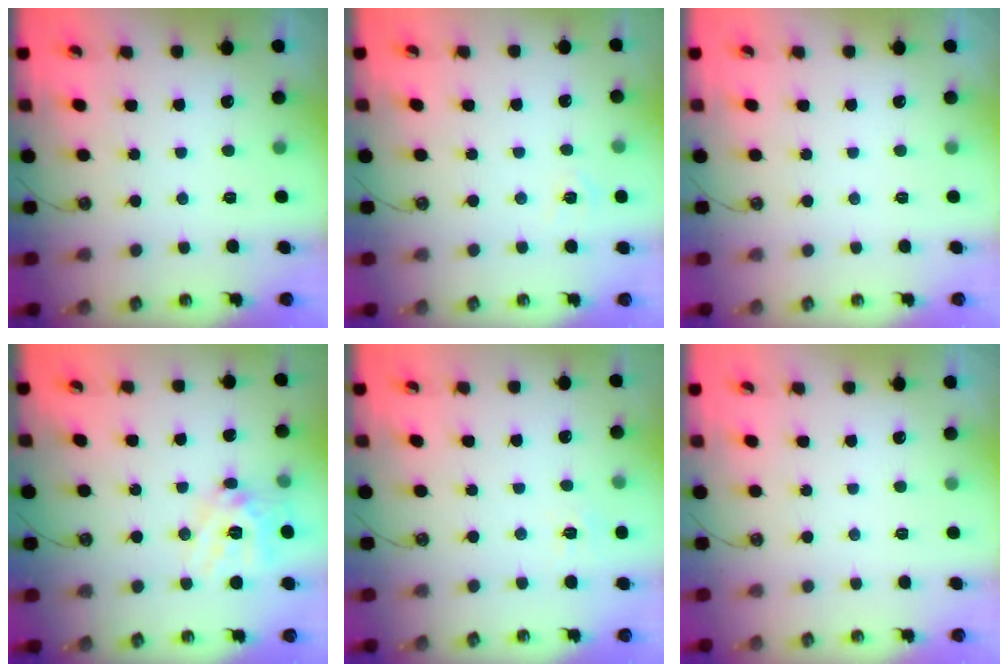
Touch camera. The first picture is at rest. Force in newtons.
{"total": 4.3, "press": 4.2, "slide": 0.4}
{"total": 0.0}
{"total": 14.3, "press": 14.2, "slide": 1.9}
{"total": 6.1, "press": 6.1, "slide": 0.6}
{"total": 0.0}